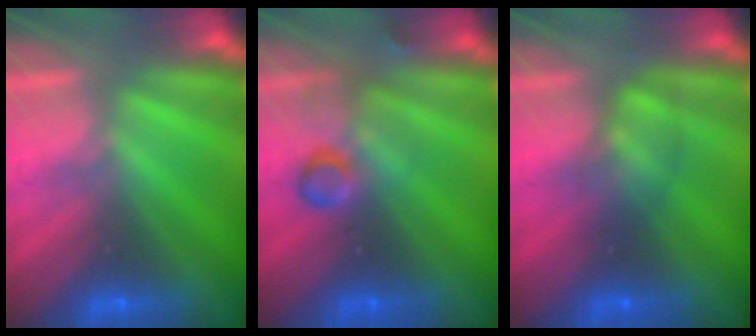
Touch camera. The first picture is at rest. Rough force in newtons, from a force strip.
{"total": 2.8}
{"total": 2.6}